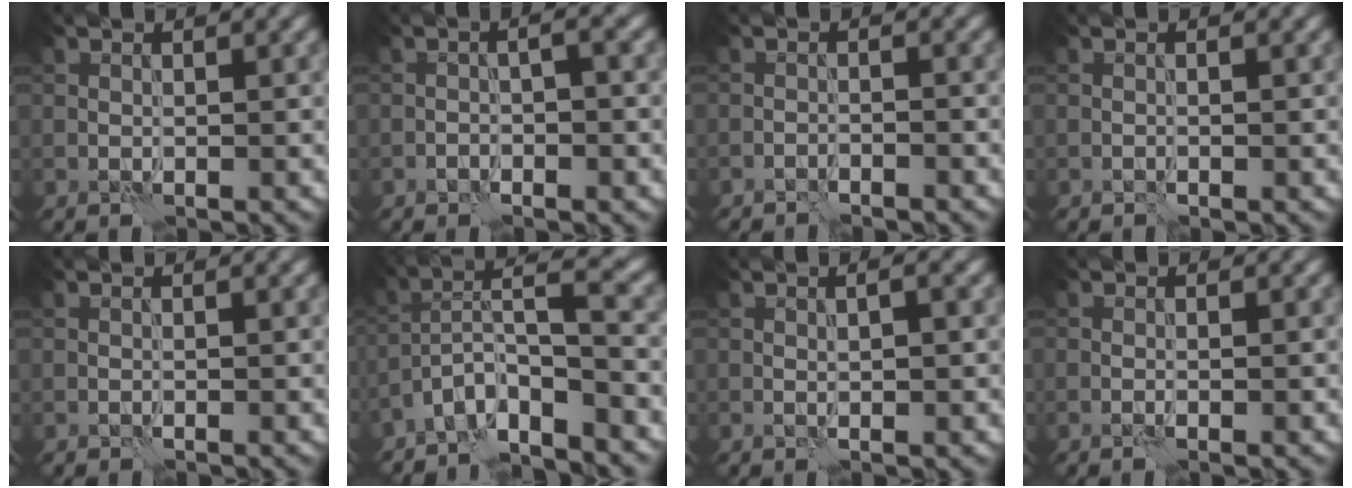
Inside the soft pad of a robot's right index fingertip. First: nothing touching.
{"total": 2.4, "force": [-1.1, 0.5, 2.0], "torque": [-0.036, 0.006, -0.023]}
{"total": 1.4, "force": [-1.3, 0.0, 0.5], "torque": [-0.006, 0.004, -0.027]}
{"total": 0.5, "force": [-0.4, 0.0, 0.4], "torque": [-0.006, 0.003, -0.007]}
{"total": 0.0}
{"total": 6.7, "force": [-4.6, 1.4, 4.6], "torque": [-0.070, 0.010, -0.092]}
{"total": 2.0, "force": [0.2, 0.2, 2.0], "torque": [-0.028, -0.004, 0.002]}
{"total": 1.2, "force": [-0.4, 0.2, 1.1], "torque": [-0.016, -0.001, -0.010]}